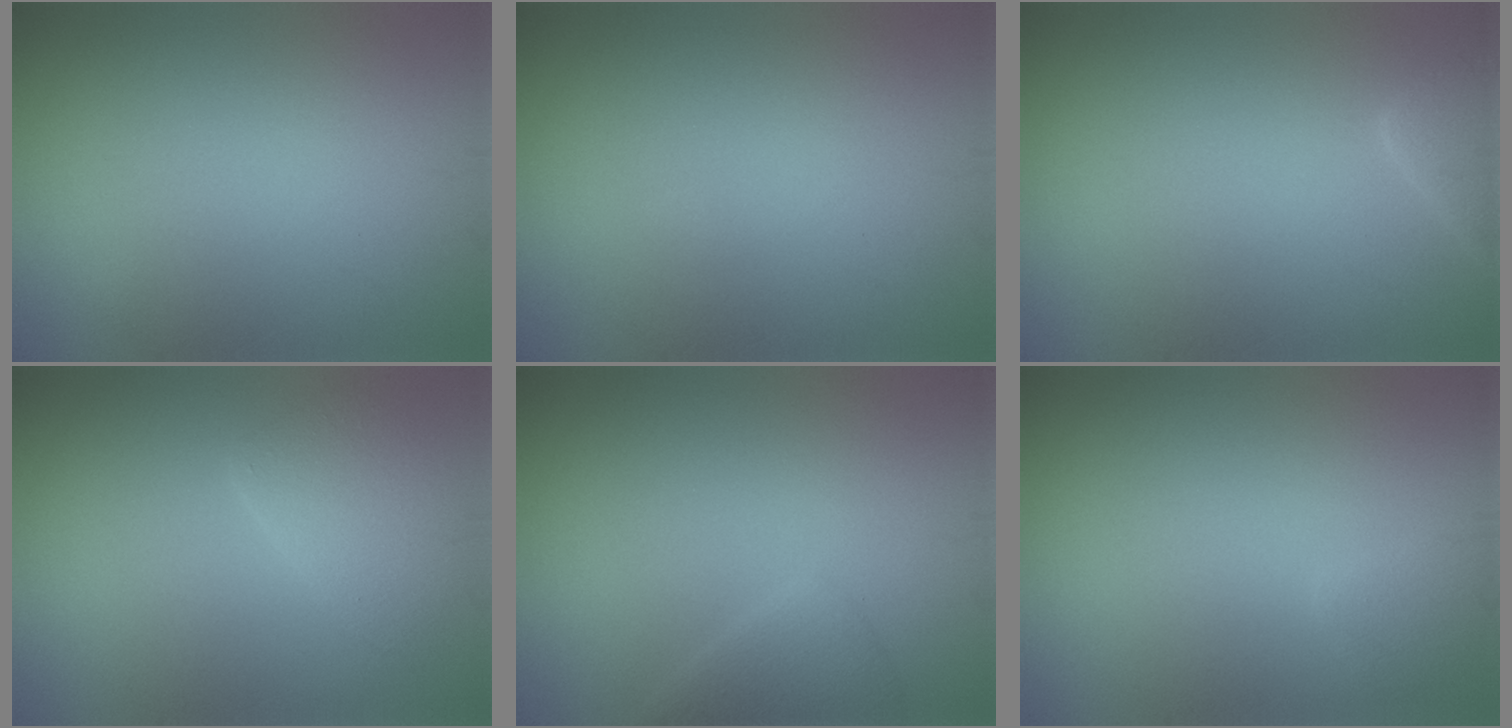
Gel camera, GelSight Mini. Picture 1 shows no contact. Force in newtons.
{"total": 0.0}
{"total": 2.4, "press": 2.4, "slide": 0.3}
{"total": 2.9, "press": 2.9, "slide": 0.2}
{"total": 2.0, "press": 2.0, "slide": 0.1}
{"total": 1.2, "press": 1.2, "slide": 0.1}